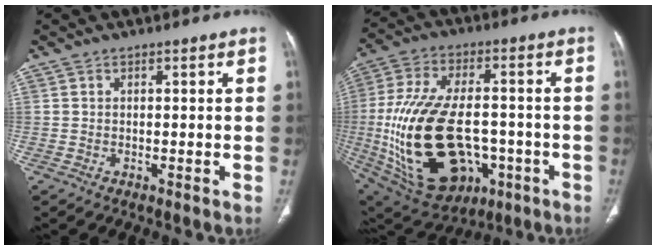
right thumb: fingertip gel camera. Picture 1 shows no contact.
{"total": 27.7, "force": [-5.3, 16.3, 21.8], "torque": [-0.443, 0.003, -0.056]}